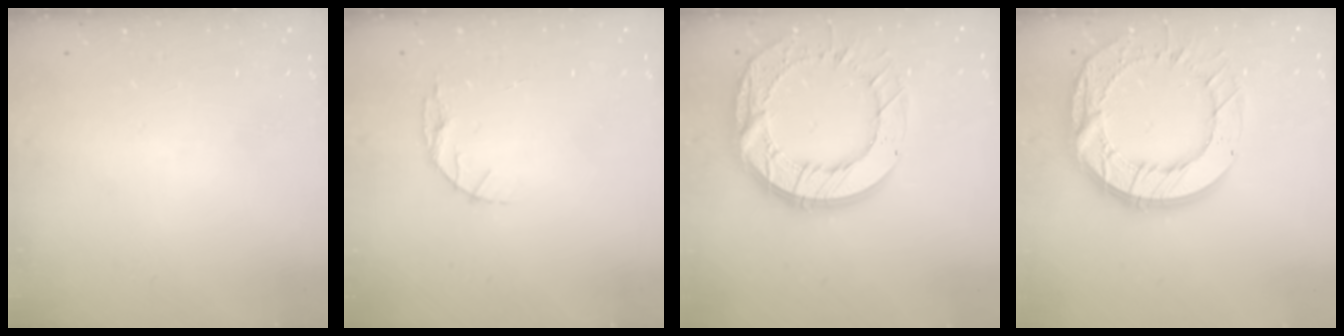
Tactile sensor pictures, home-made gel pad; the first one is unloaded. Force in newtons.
{"total": 4.4, "press": 4.4, "slide": 0.5}
{"total": 19.8, "press": 19.7, "slide": 1.7}
{"total": 19.8, "press": 19.7, "slide": 1.7}